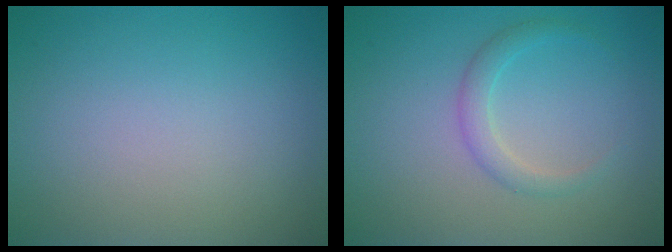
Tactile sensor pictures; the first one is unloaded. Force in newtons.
{"total": 1.8, "press": 1.8, "slide": 0.1}